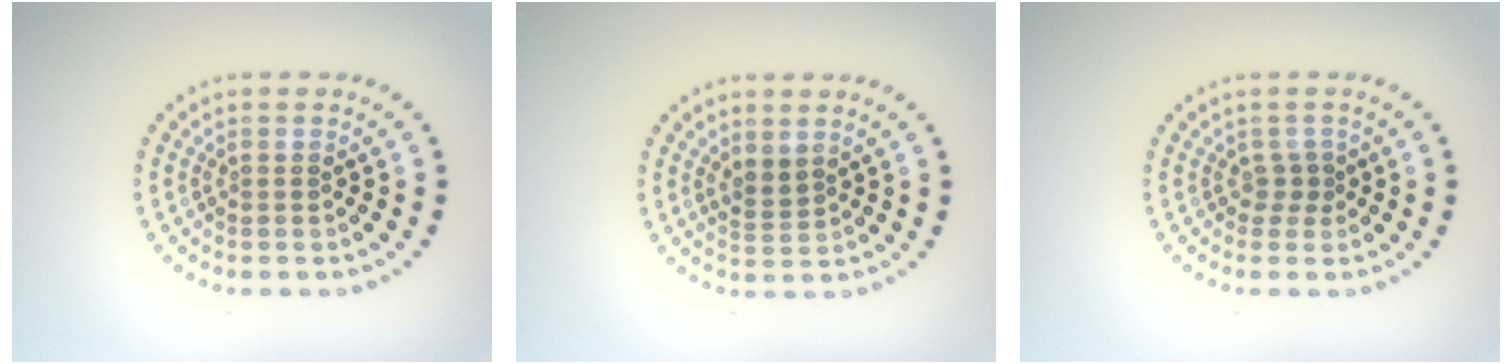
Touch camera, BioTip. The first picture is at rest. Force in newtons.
{"total": 1.6, "press": 1.2, "slide": 1.1}
{"total": 1.1, "press": 0.8, "slide": 0.8}